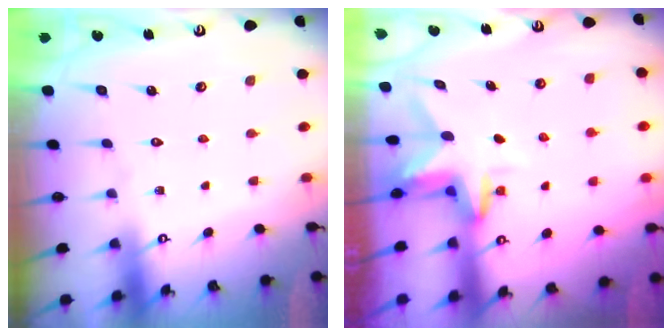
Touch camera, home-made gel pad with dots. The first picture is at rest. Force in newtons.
{"total": 2.9, "press": 2.9, "slide": 0.3}